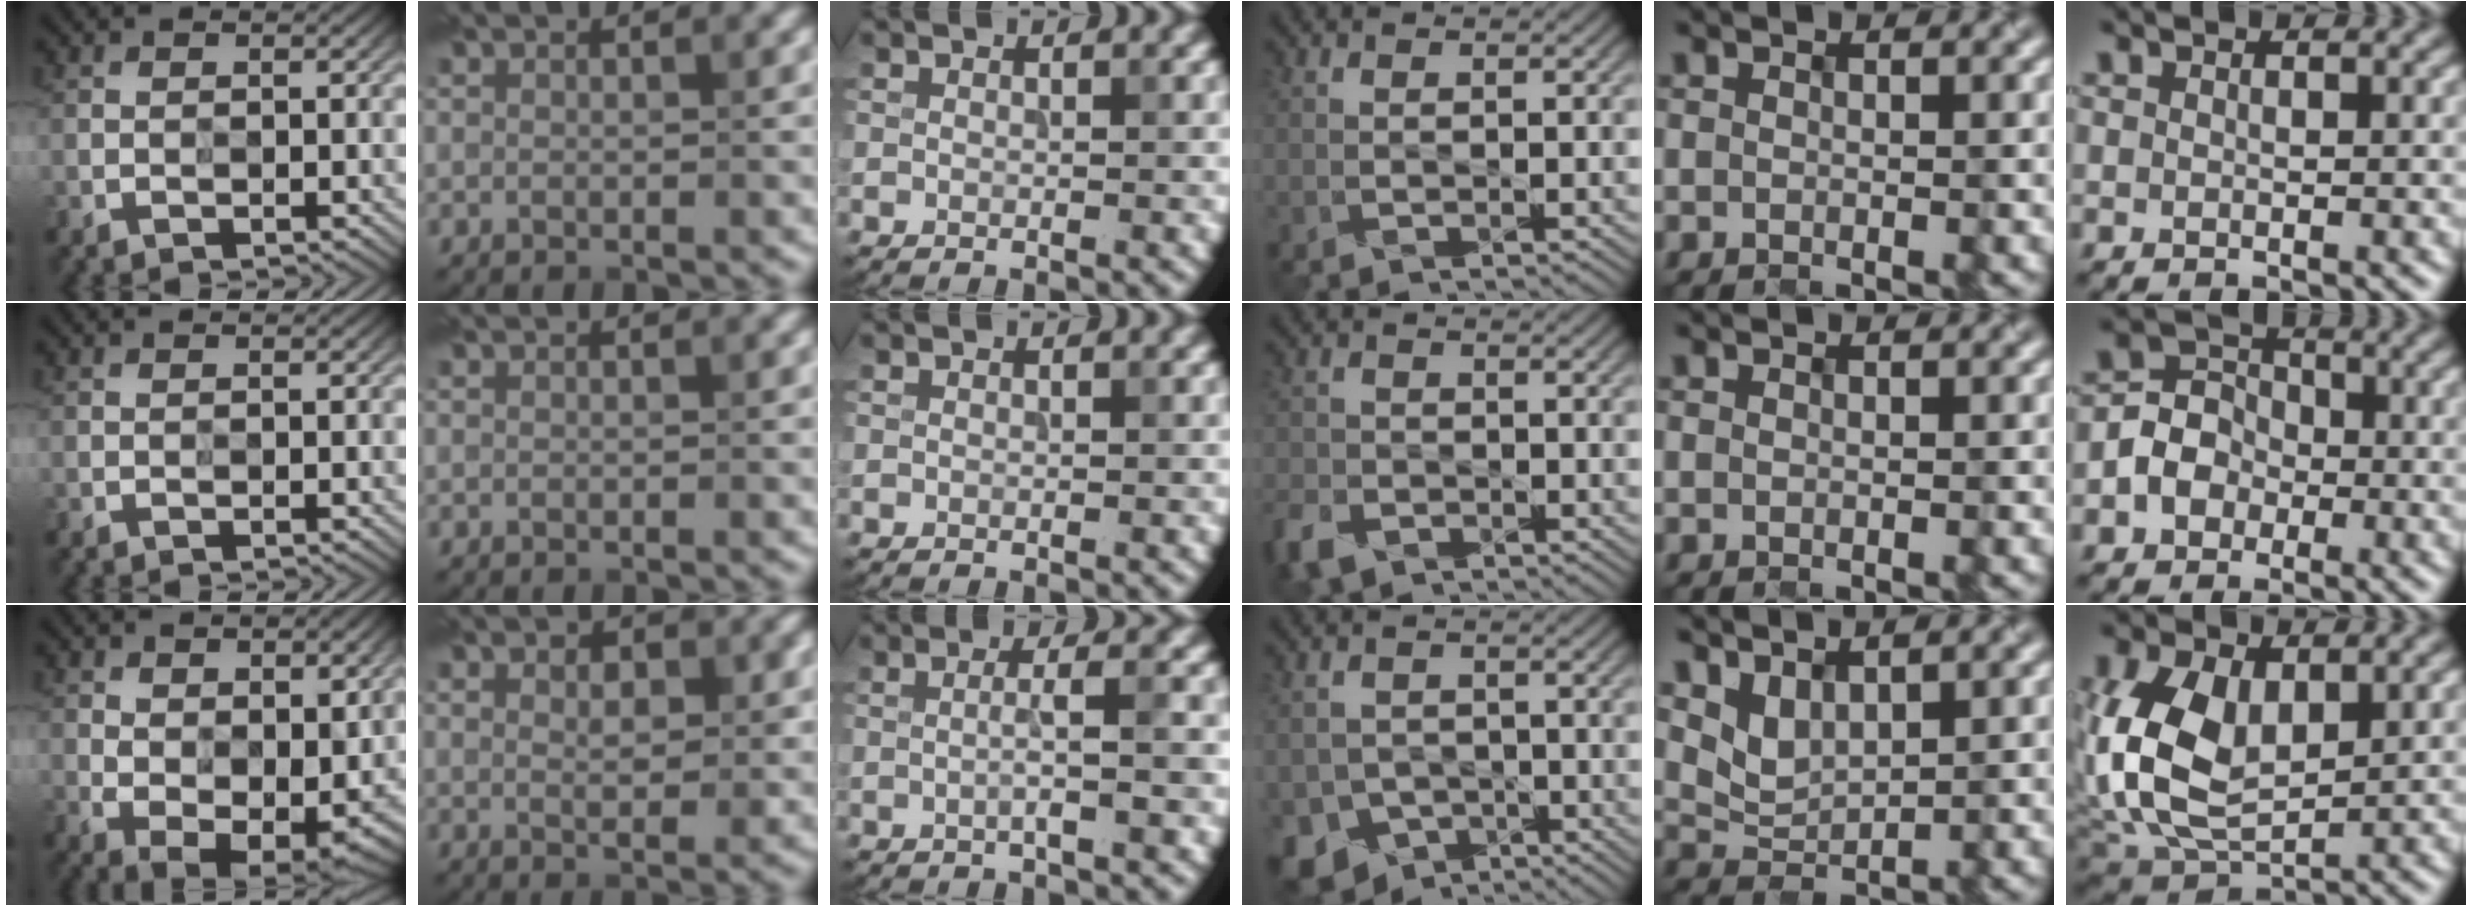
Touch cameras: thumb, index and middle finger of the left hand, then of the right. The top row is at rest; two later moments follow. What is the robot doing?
{"motion": "wipe", "object": "whiteboard"}